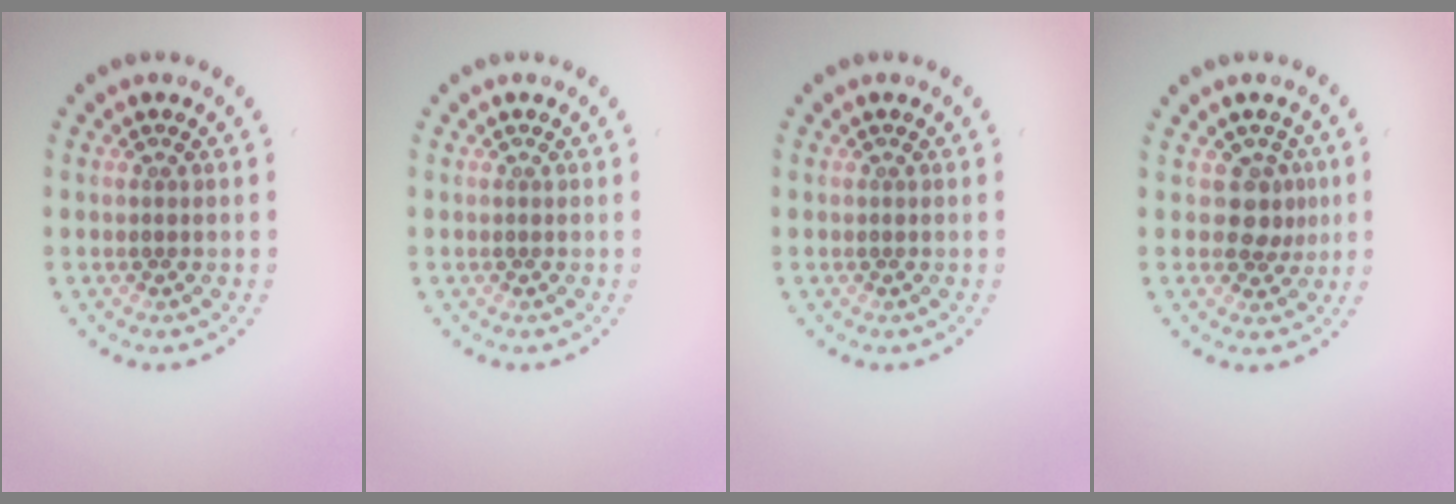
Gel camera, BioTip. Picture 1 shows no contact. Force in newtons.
{"total": 0.0}
{"total": 0.0}
{"total": 2.3, "press": 1.9, "slide": 1.3}